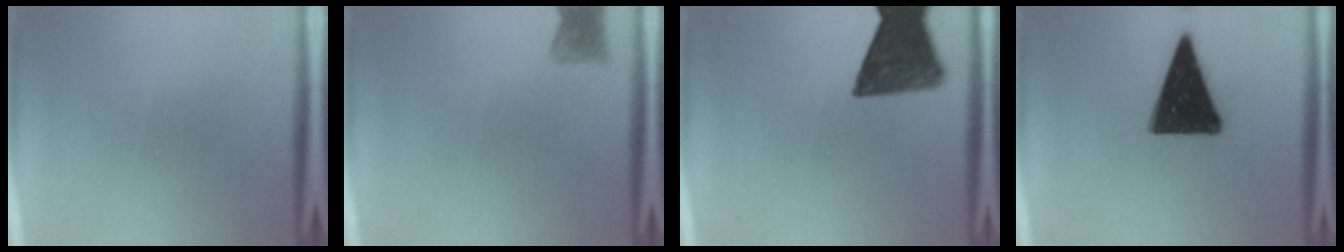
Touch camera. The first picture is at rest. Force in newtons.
{"total": 2.0}
{"total": 11.5}
{"total": 15.8}